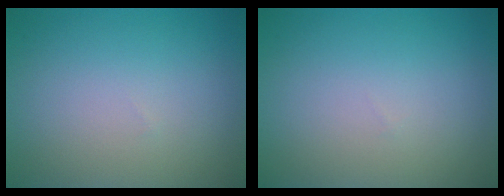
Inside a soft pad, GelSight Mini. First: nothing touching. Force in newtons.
{"total": 0.0}